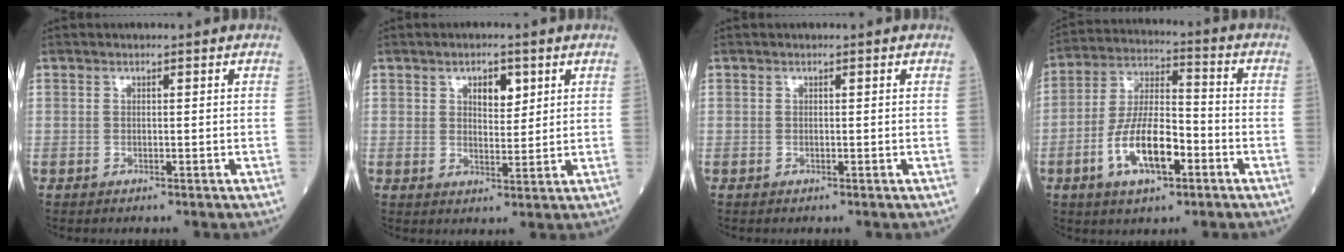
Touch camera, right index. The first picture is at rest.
{"total": 4.1, "force": [1.9, 2.0, 3.0], "torque": [-0.045, 0.002, 0.031]}
{"total": 0.0}
{"total": 11.8, "force": [-4.5, 4.1, 10.1], "torque": [-0.204, 0.007, -0.081]}